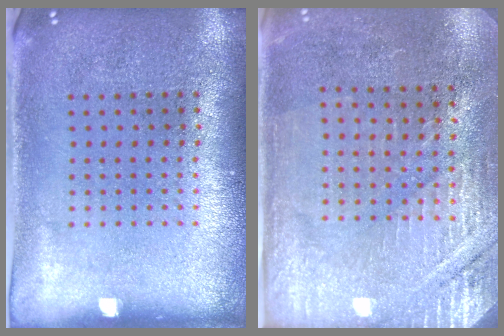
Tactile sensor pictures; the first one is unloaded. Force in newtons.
{"total": 2.8, "press": 2.8, "slide": 0.5}